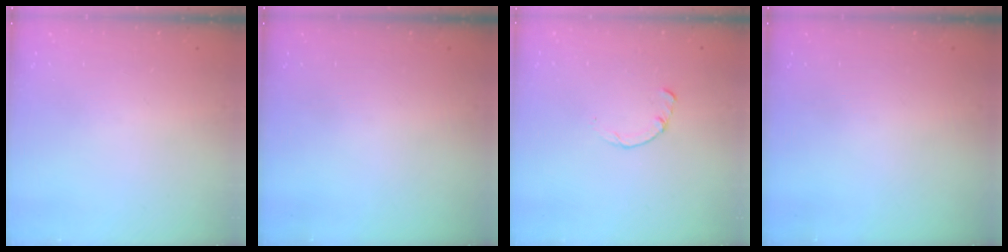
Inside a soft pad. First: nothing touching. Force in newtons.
{"total": 0.0}
{"total": 2.2, "press": 2.2, "slide": 0.3}
{"total": 0.0}